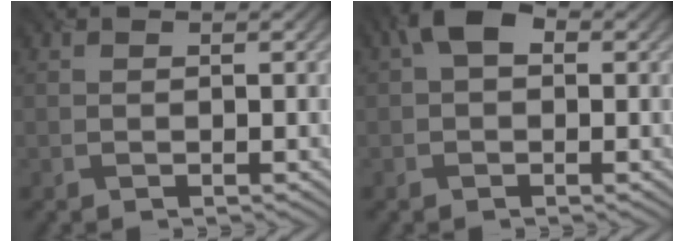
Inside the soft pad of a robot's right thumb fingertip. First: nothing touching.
{"total": 4.1, "force": [0.9, 2.7, 3.0], "torque": [-0.047, 0.012, 0.003]}